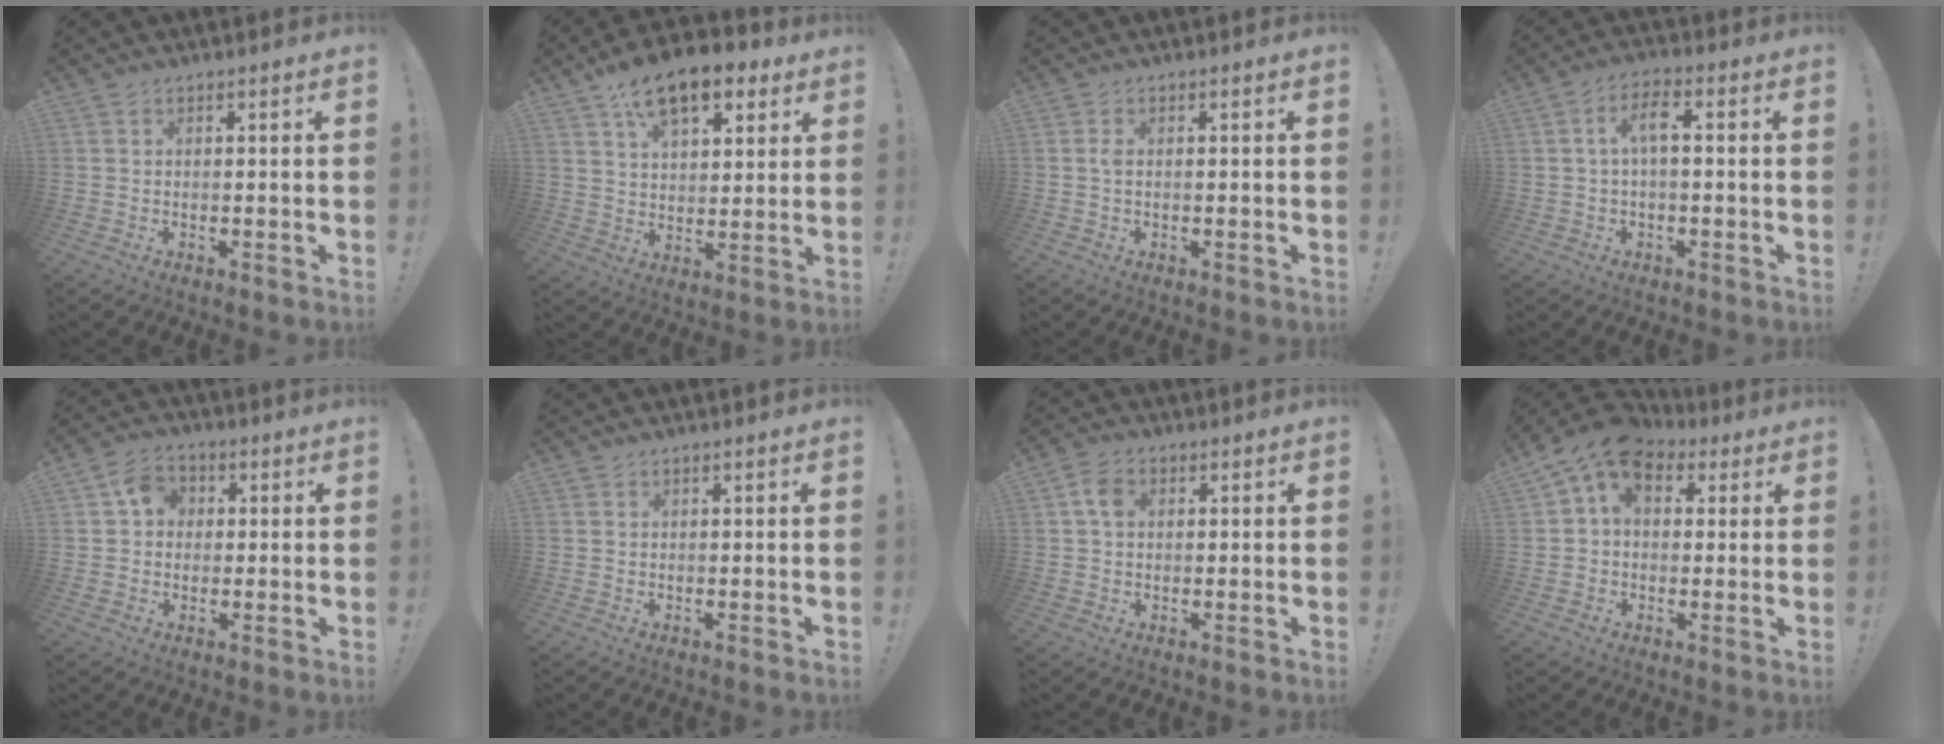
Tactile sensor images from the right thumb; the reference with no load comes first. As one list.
[{"total": 14.2, "force": [8.7, 7.3, 8.5], "torque": [-0.126, -0.045, 0.155]}, {"total": 1.5, "force": [0.0, 0.5, 1.4], "torque": [-0.028, 0.003, -0.001]}, {"total": 5.9, "force": [0.3, 2.2, 5.5], "torque": [-0.113, 0.009, 0.004]}, {"total": 6.7, "force": [0.6, 6.0, 2.9], "torque": [-0.046, 0.017, 0.014]}, {"total": 0.0}, {"total": 5.1, "force": [0.9, 3.7, 3.4], "torque": [-0.060, 0.011, 0.020]}, {"total": 10.4, "force": [5.0, 6.9, 6.0], "torque": [-0.106, -0.017, 0.099]}]